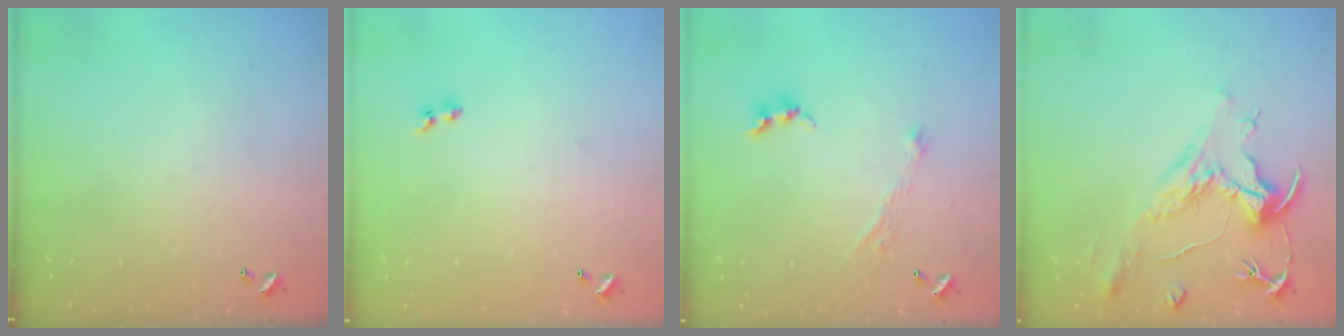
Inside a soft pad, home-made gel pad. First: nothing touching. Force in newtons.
{"total": 2.0, "press": 1.7, "slide": 1.0}
{"total": 2.9, "press": 2.8, "slide": 0.4}
{"total": 2.2, "press": 1.7, "slide": 1.4}